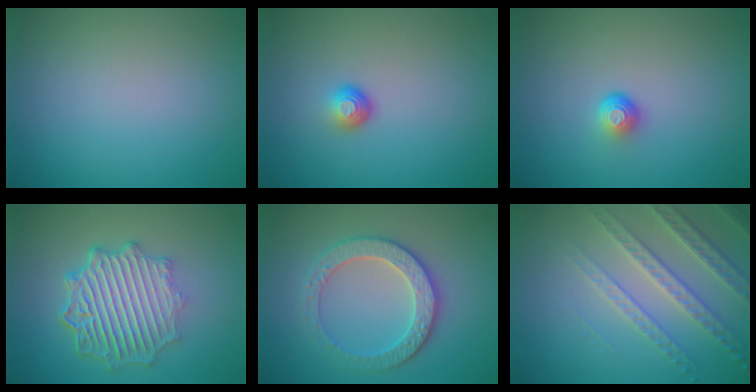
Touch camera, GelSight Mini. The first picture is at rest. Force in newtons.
{"total": 1.8, "press": 1.1, "slide": 1.4}
{"total": 1.7, "press": 1.1, "slide": 1.3}
{"total": 7.0, "press": 5.4, "slide": 4.6}
{"total": 4.1, "press": 3.6, "slide": 1.9}
{"total": 4.4, "press": 3.9, "slide": 1.9}